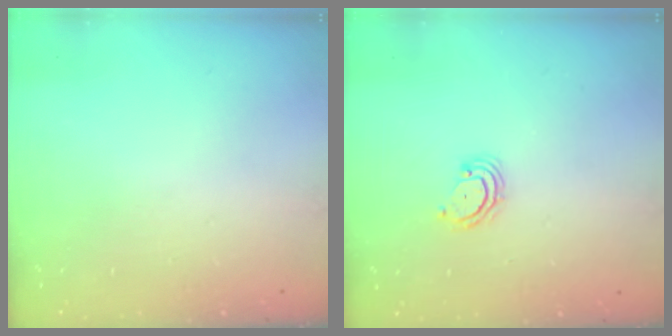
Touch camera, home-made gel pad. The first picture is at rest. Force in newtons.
{"total": 3.6, "press": 3.6, "slide": 0.4}